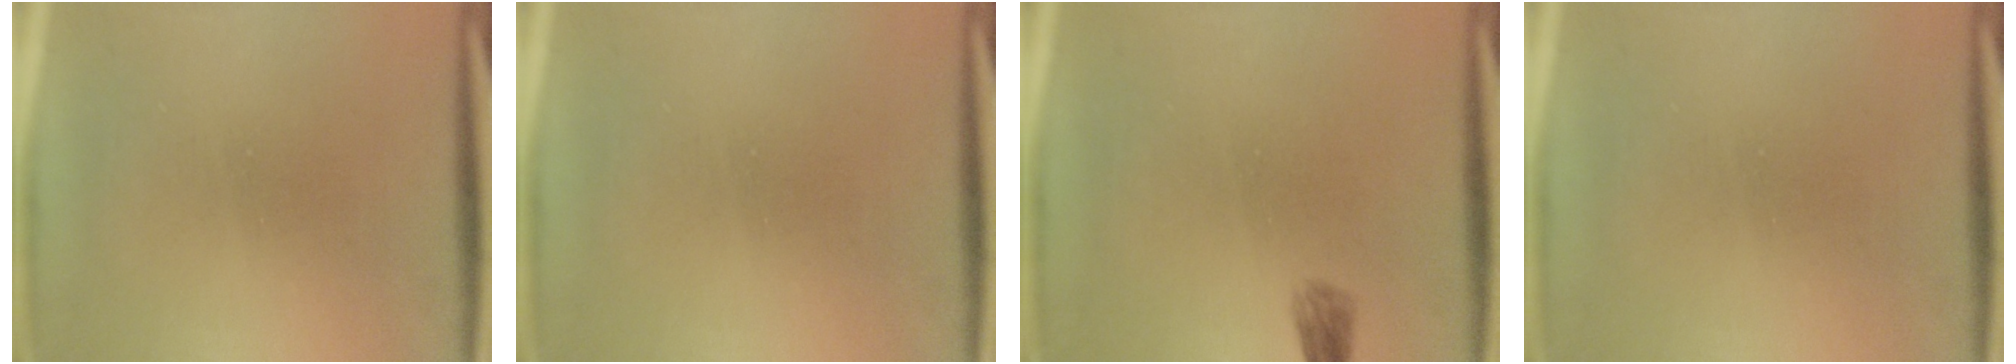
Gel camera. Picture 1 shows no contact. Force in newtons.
{"total": 0.0}
{"total": 1.7}
{"total": 0.0}